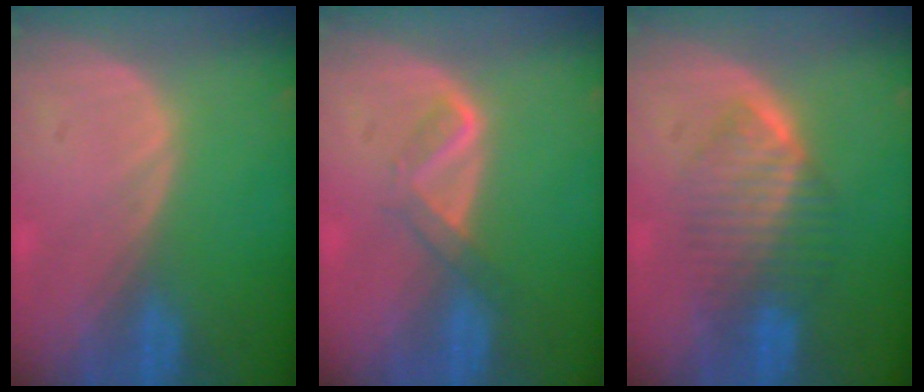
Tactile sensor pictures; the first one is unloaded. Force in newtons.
{"total": 3.2, "press": 3.1, "slide": 0.7}
{"total": 6.5, "press": 6.4, "slide": 1.0}